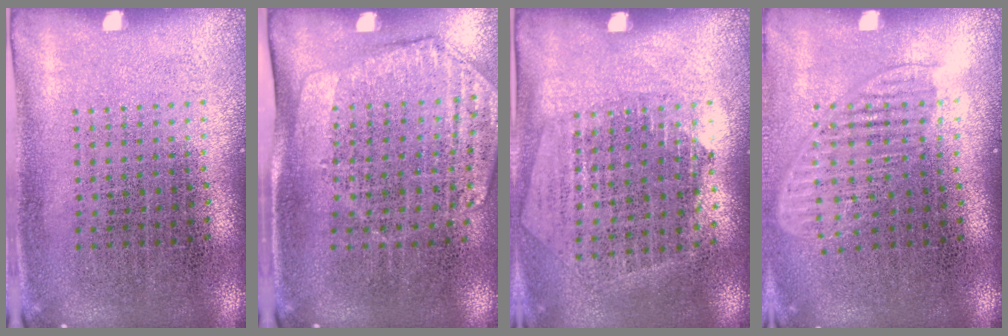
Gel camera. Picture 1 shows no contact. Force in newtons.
{"total": 1.8, "press": 1.5, "slide": 1.0}
{"total": 1.3, "press": 1.1, "slide": 0.6}
{"total": 1.5, "press": 1.3, "slide": 0.7}